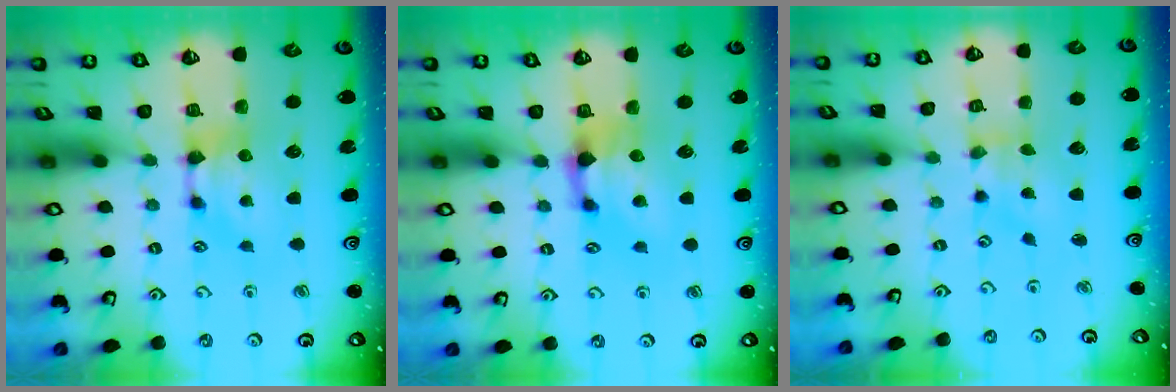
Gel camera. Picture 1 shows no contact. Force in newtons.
{"total": 1.4, "press": 0.9, "slide": 1.1}
{"total": 1.7, "press": 1.3, "slide": 1.1}